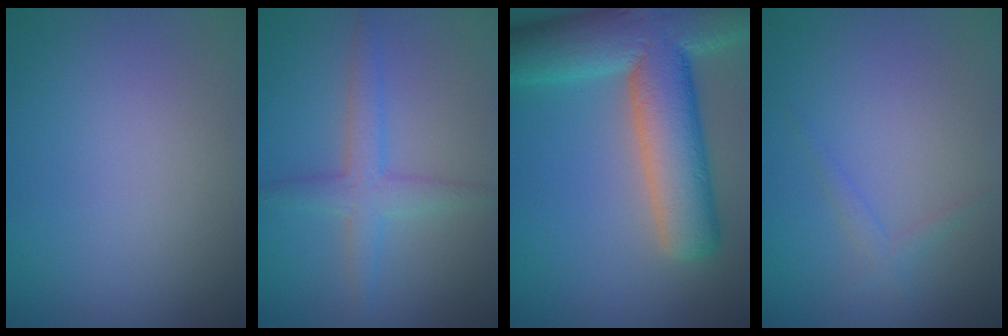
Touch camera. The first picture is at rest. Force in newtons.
{"total": 2.7, "press": 2.7, "slide": 0.0}
{"total": 11.9, "press": 11.8, "slide": 0.9}
{"total": 1.0, "press": 1.0, "slide": 0.1}